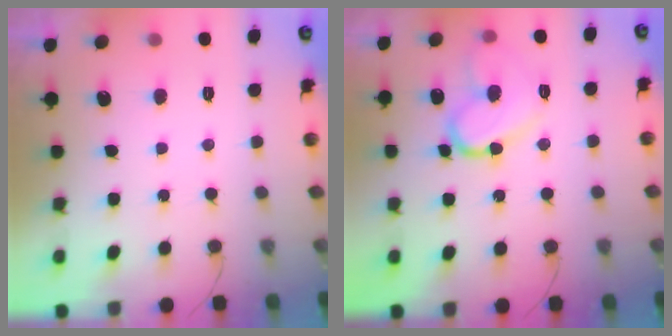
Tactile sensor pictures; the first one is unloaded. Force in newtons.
{"total": 13.4, "press": 13.3, "slide": 1.6}